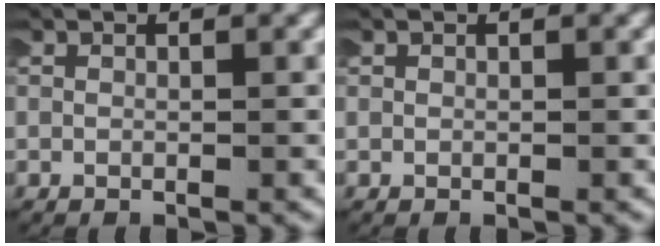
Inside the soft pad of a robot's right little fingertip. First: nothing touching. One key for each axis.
{"total": 0.0}